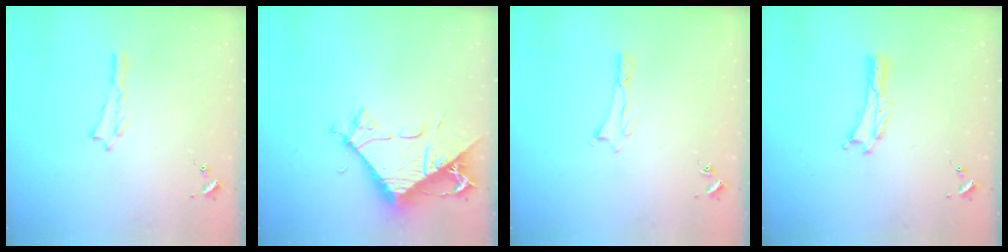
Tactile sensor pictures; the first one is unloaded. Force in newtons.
{"total": 8.7, "press": 8.6, "slide": 1.1}
{"total": 0.6, "press": 0.5, "slide": 0.2}
{"total": 0.0}